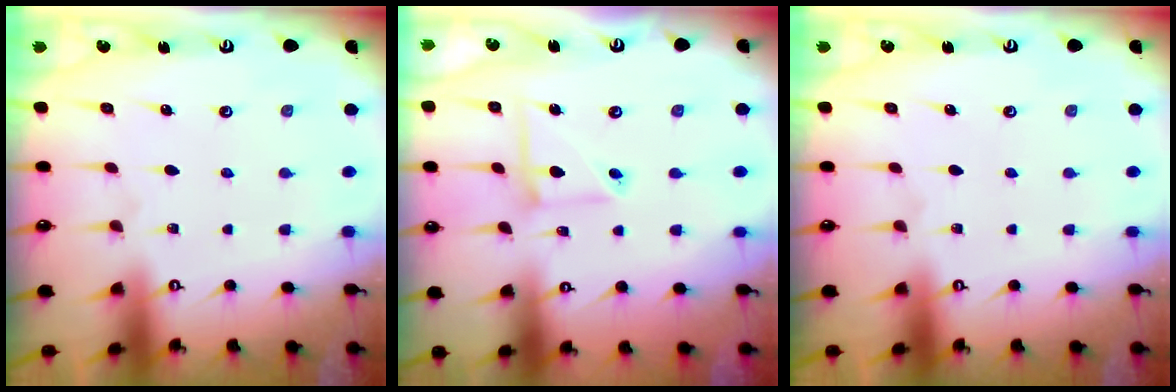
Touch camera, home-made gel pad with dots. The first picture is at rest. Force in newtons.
{"total": 6.1, "press": 6.1, "slide": 0.4}
{"total": 0.0}